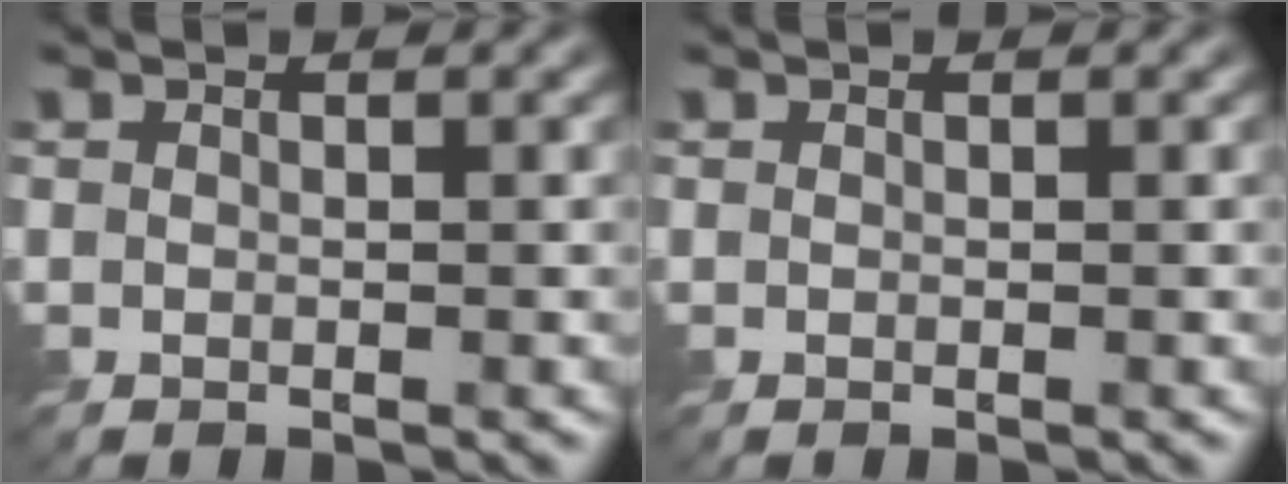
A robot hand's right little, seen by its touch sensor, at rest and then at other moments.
{"total": 0.0}